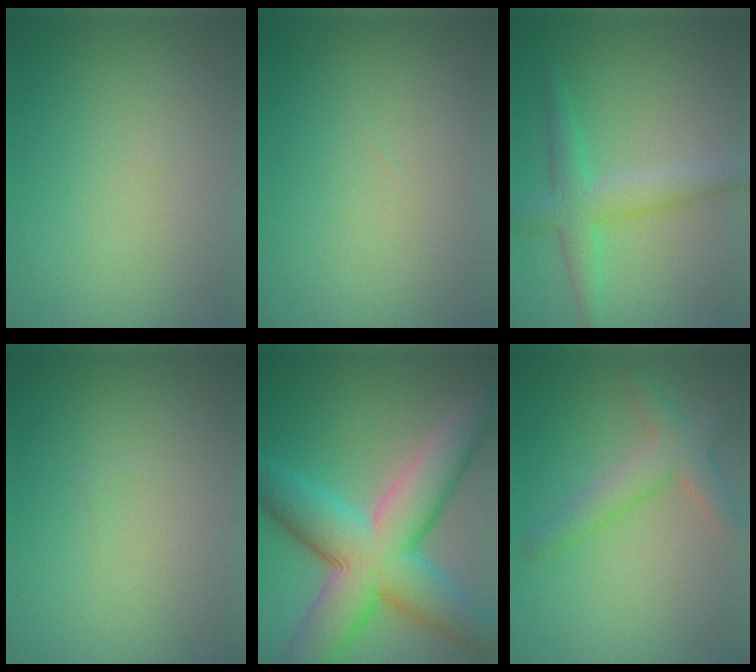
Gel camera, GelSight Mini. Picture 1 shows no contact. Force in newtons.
{"total": 0.0}
{"total": 3.8, "press": 3.8, "slide": 0.2}
{"total": 0.0}
{"total": 12.5, "press": 12.5, "slide": 0.7}
{"total": 3.6, "press": 3.6, "slide": 0.1}